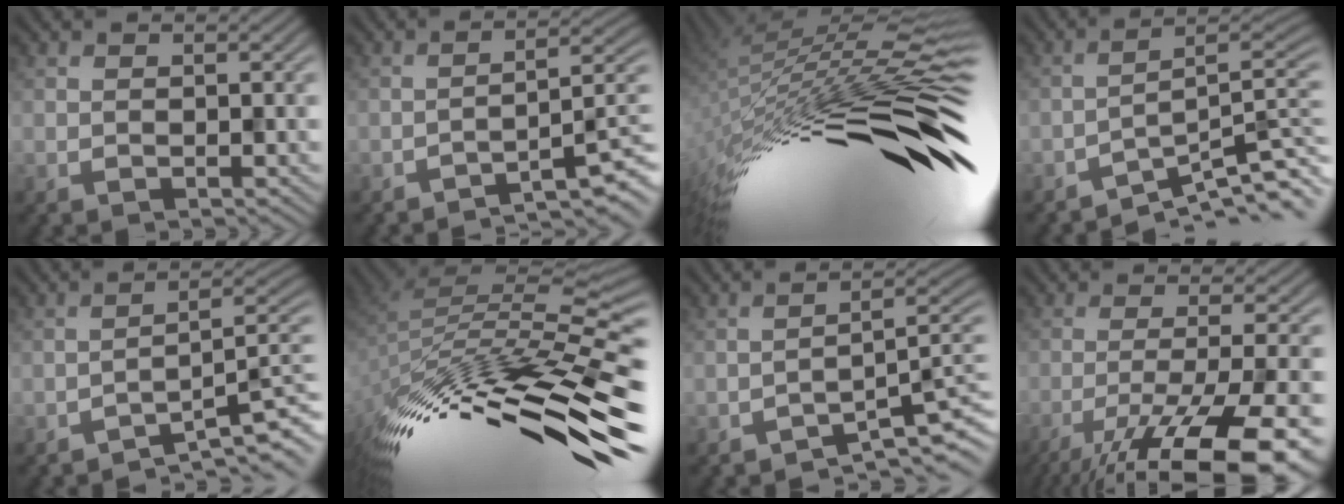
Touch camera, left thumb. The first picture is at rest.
{"total": 6.6, "force": [-4.8, 0.7, 4.5], "torque": [-0.060, 0.016, -0.068]}
{"total": 15.9, "force": [-4.7, 4.6, 14.5], "torque": [-0.277, 0.000, -0.077]}
{"total": 9.7, "force": [-7.6, 1.2, 6.0], "torque": [-0.078, 0.000, -0.118]}
{"total": 7.3, "force": [-5.1, 1.2, 5.0], "torque": [-0.067, 0.006, -0.070]}
{"total": 15.6, "force": [-8.7, 4.7, 12.2], "torque": [-0.240, 0.006, -0.142]}
{"total": 7.3, "force": [-5.5, 1.2, 4.6], "torque": [-0.060, 0.004, -0.078]}
{"total": 14.9, "force": [-9.8, 3.3, 10.7], "torque": [-0.163, -0.032, -0.141]}